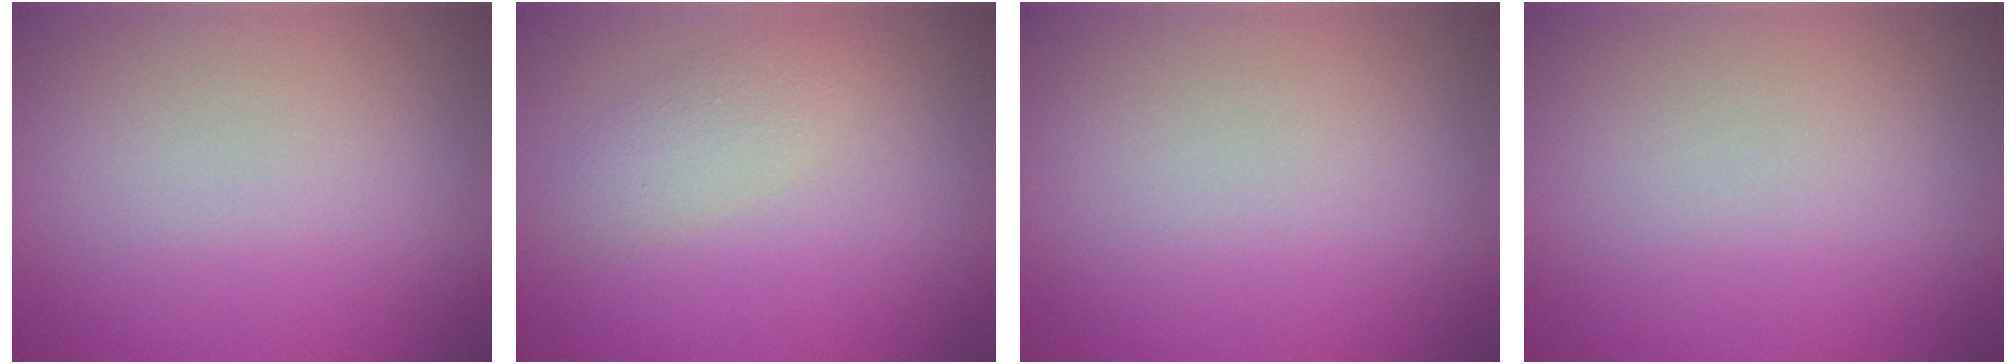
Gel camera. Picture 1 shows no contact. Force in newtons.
{"total": 2.2, "press": 2.2, "slide": 0.0}
{"total": 0.0}
{"total": 0.0}